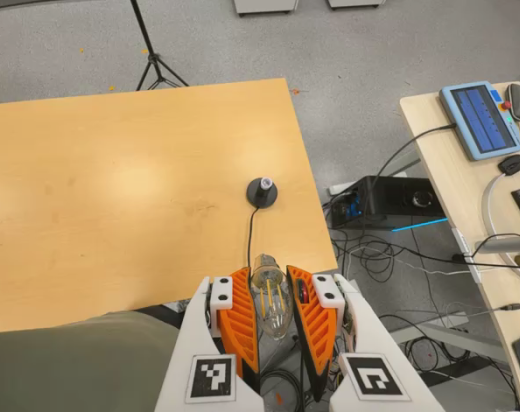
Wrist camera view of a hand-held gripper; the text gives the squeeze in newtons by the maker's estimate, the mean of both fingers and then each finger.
{"total": 22.3, "left": 24.7, "right": 19.9}